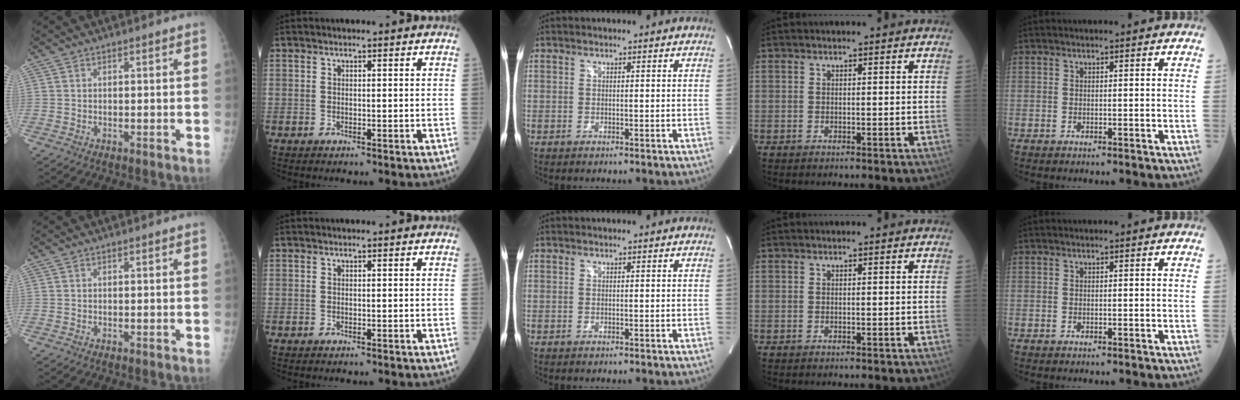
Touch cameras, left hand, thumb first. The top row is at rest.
{}